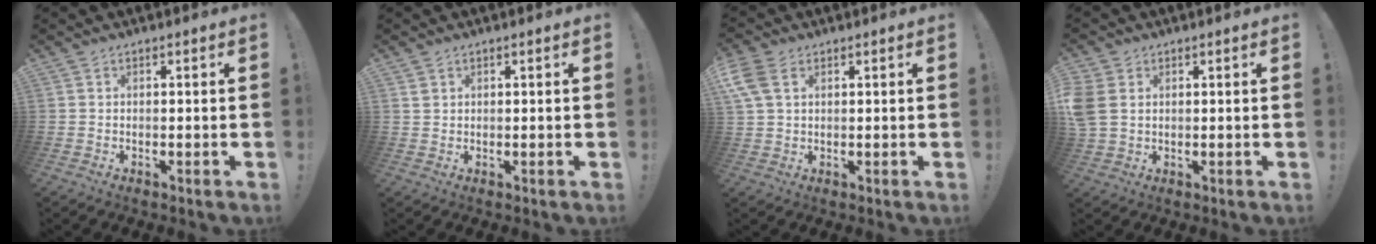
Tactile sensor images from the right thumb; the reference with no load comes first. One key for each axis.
{"total": 1.4, "fx": 0.8, "fy": 0.9, "fz": 0.6, "tx": -0.011, "ty": 0.001, "tz": 0.017}
{"total": 6.4, "fx": 2.8, "fy": 3.8, "fz": 4.4, "tx": -0.091, "ty": -0.006, "tz": 0.054}
{"total": 6.3, "fx": 1.4, "fy": 4.9, "fz": 3.6, "tx": -0.086, "ty": 0.004, "tz": 0.031}